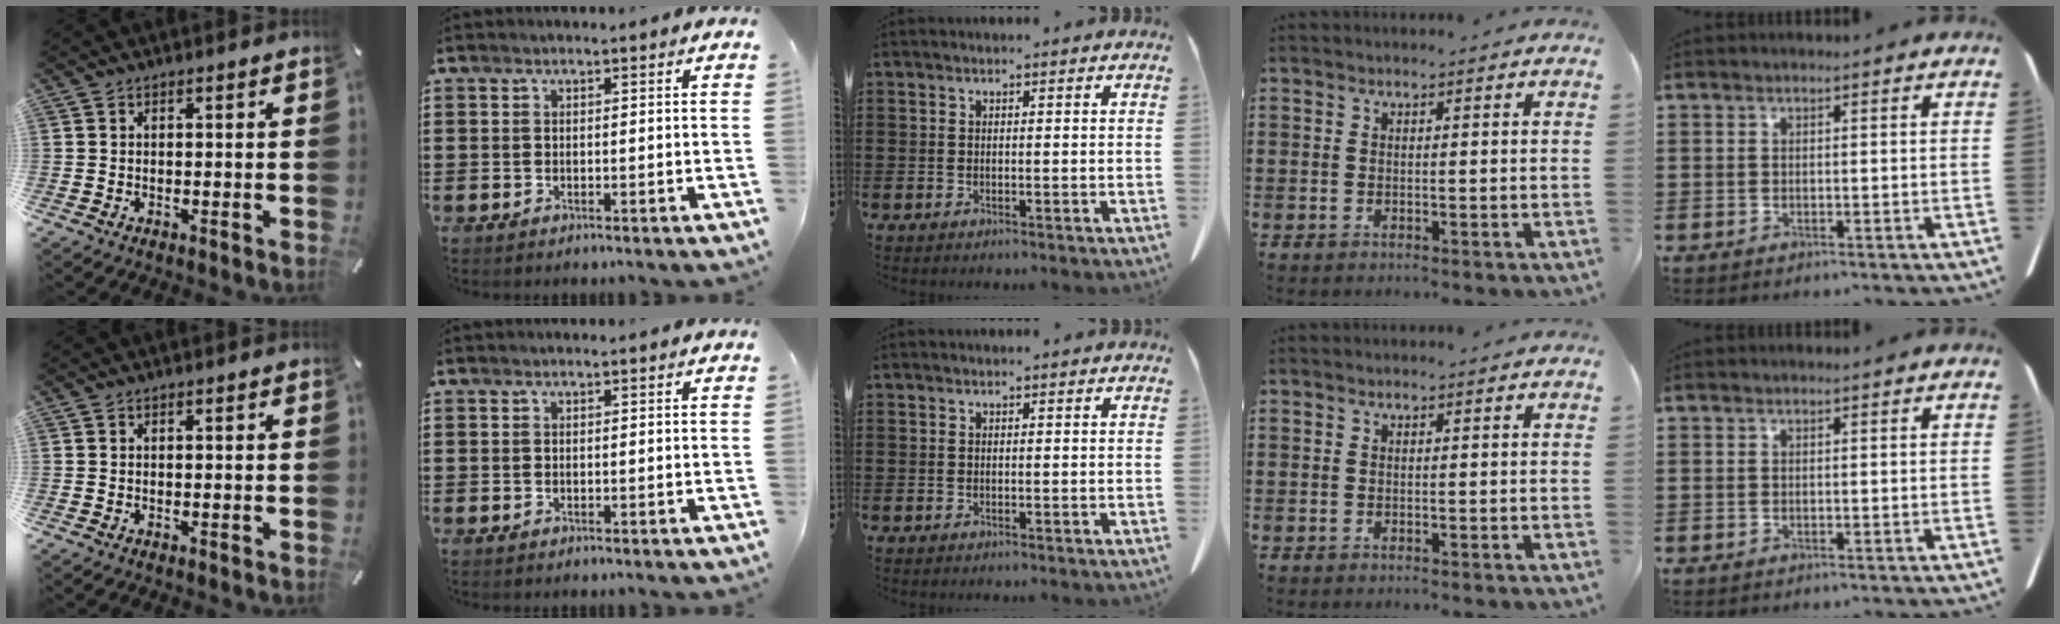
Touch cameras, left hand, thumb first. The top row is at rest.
{}